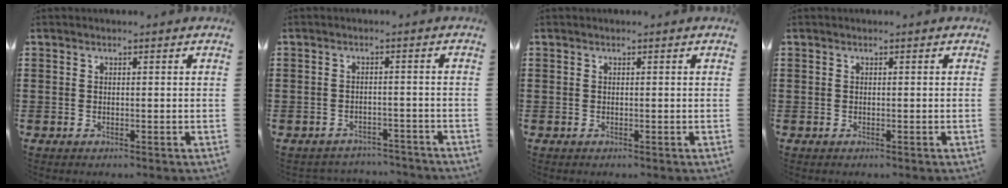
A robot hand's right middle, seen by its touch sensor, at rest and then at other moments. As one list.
[{"total": 2.4, "force": [-2.4, 0.3, -0.1], "torque": [-0.006, 0.000, -0.052]}, {"total": 0.0}, {"total": 0.0}]